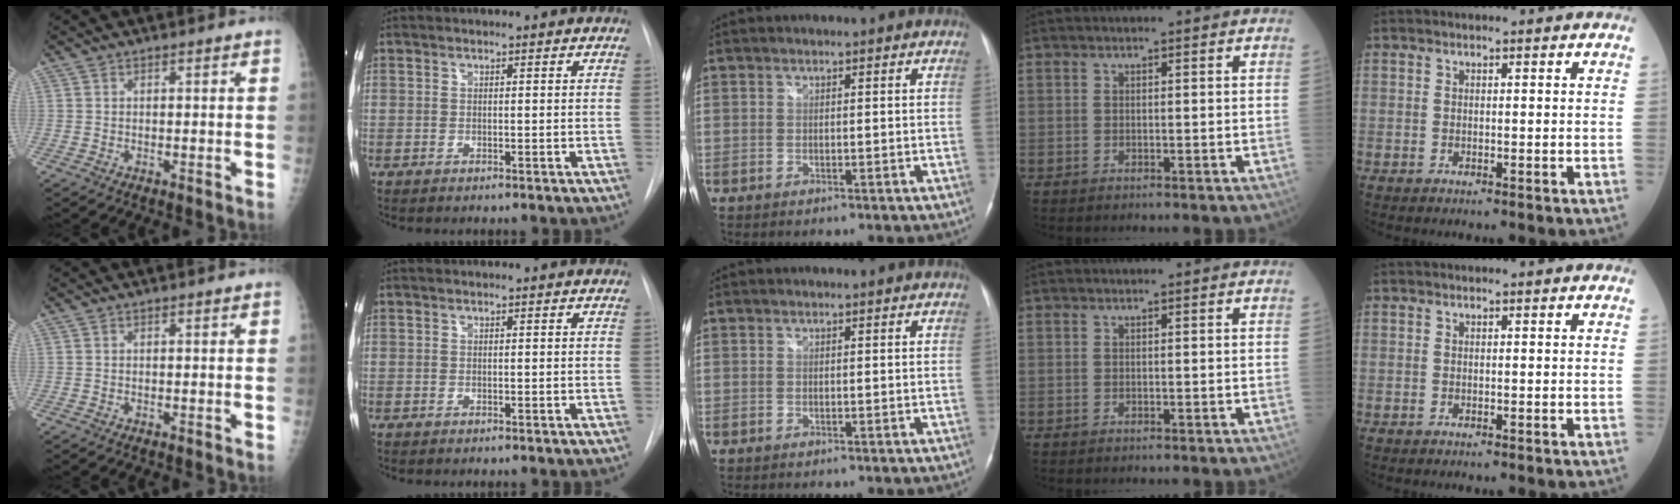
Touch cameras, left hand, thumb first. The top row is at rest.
{}